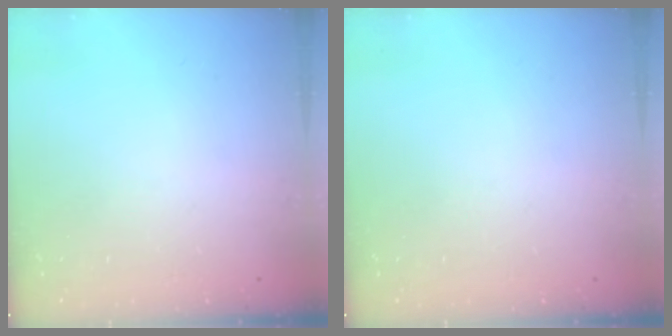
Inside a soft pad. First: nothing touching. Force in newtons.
{"total": 0.0}